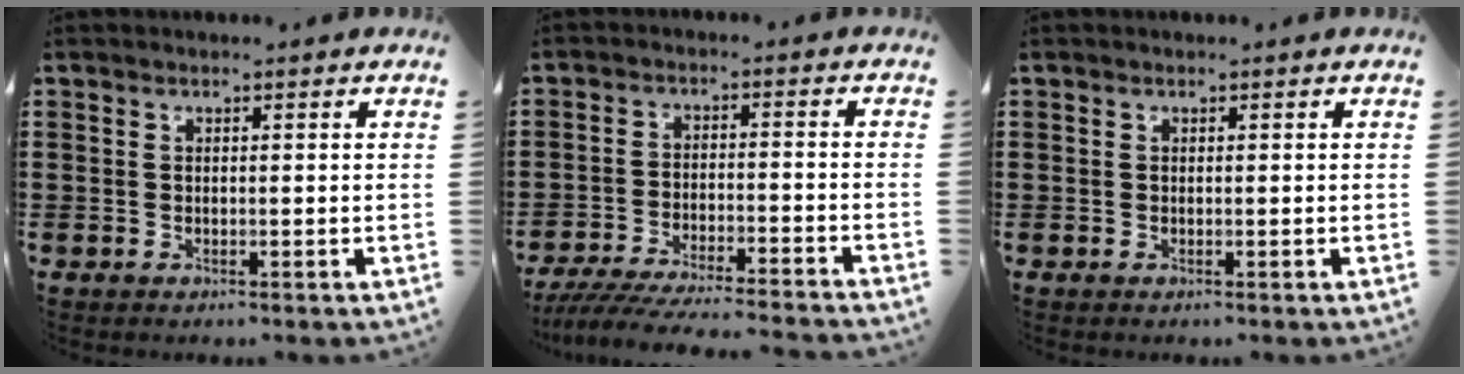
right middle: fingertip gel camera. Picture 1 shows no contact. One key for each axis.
{"total": 5.7, "fx": -5.5, "fy": 0.1, "fz": 1.7, "tx": -0.038, "ty": -0.008, "tz": -0.108}
{"total": 0.0}